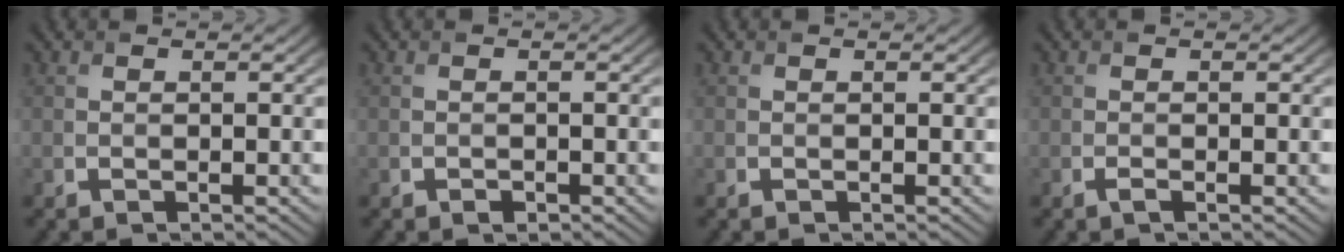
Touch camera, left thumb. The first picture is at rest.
{"total": 0.6, "force": [-0.4, 0.4, 0.3], "torque": [-0.003, -0.003, -0.006]}
{"total": 0.0}
{"total": 0.7, "force": [-0.4, 0.1, 0.5], "torque": [-0.011, -0.002, -0.008]}